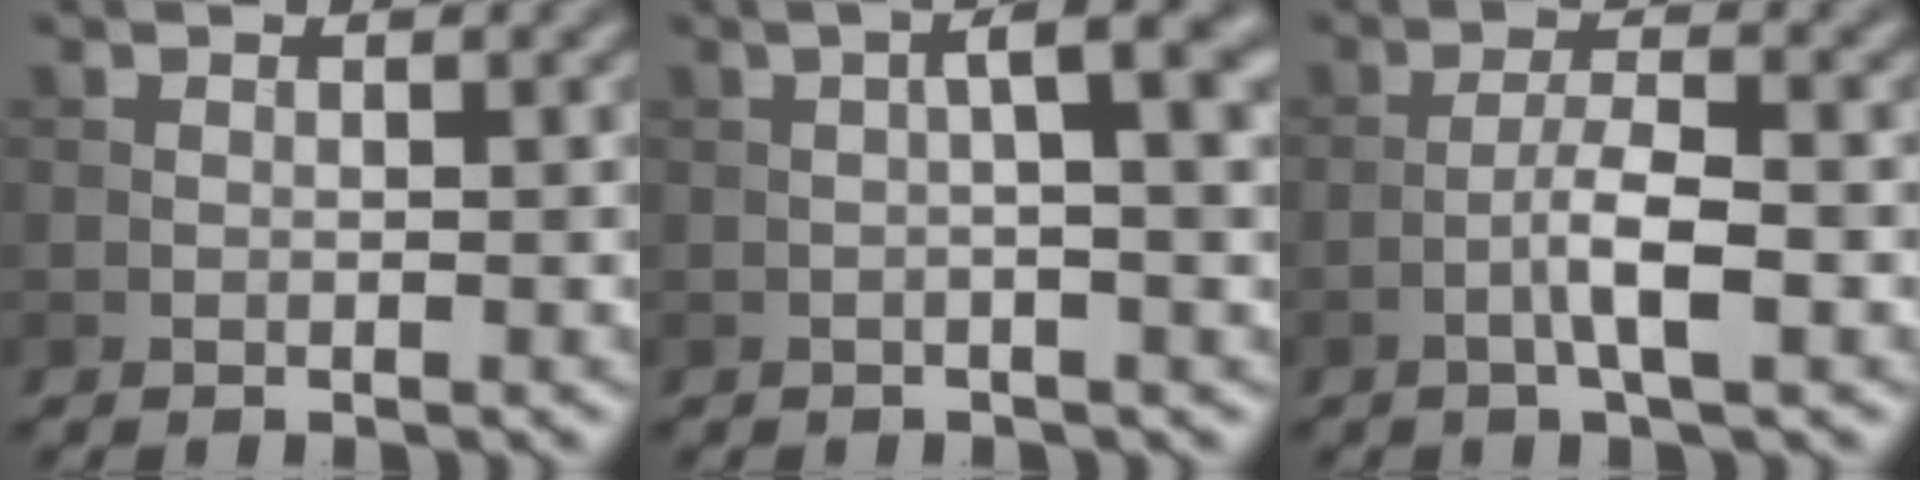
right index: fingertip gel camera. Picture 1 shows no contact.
{"total": 6.1, "force": [1.0, 1.4, 5.8], "torque": [-0.079, 0.016, 0.009]}
{"total": 3.8, "force": [-1.4, 0.6, 3.5], "torque": [-0.064, 0.009, -0.030]}